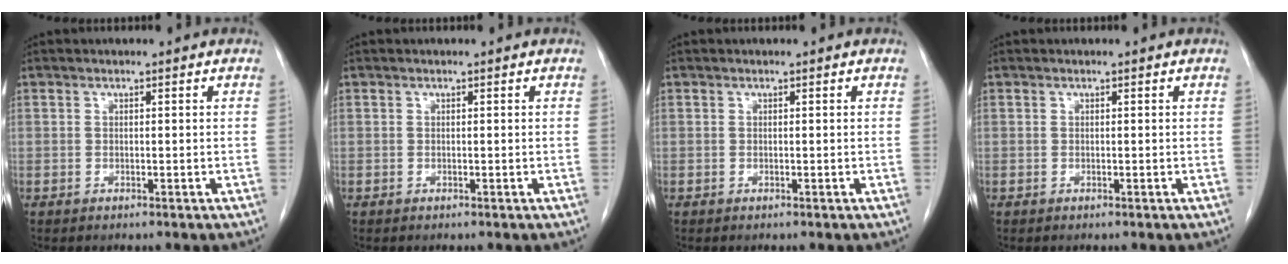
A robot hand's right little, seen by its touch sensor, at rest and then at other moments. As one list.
[{"total": 0.0}, {"total": 0.0}, {"total": 0.0}]